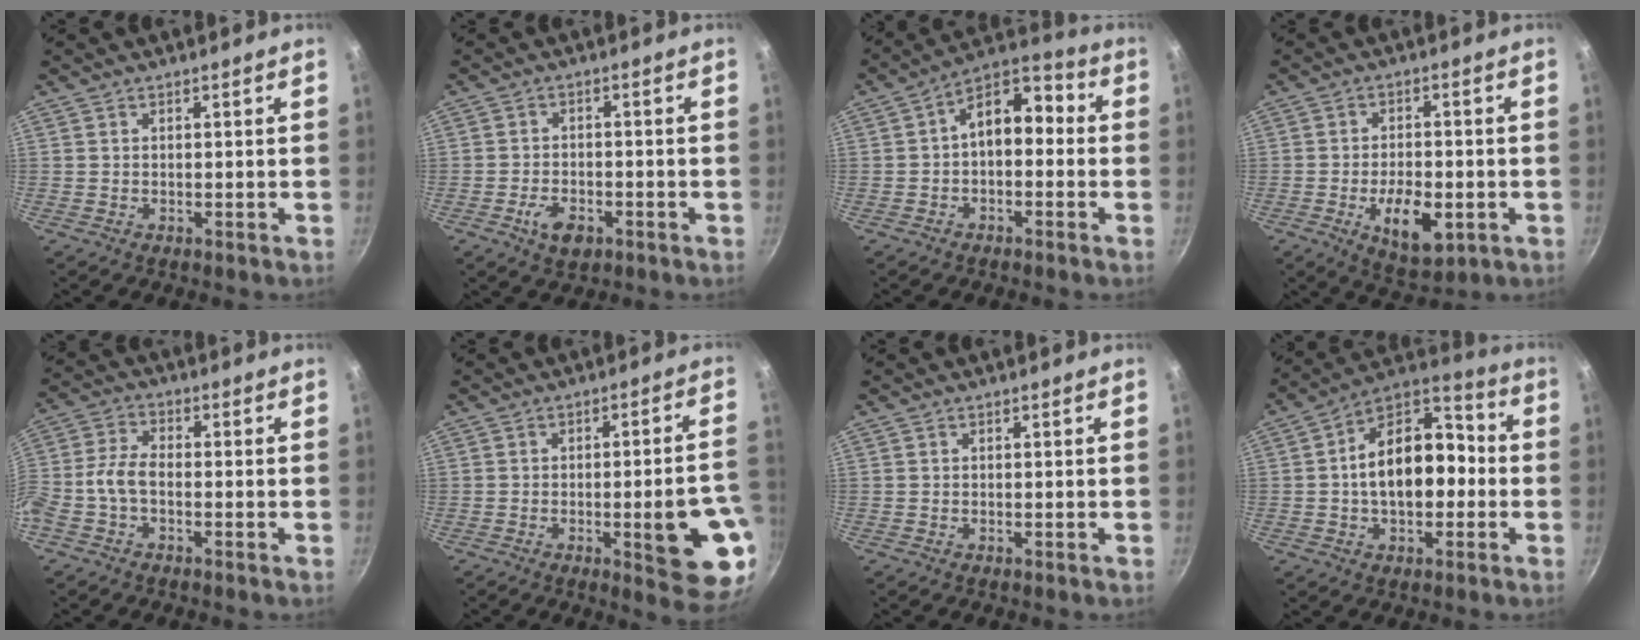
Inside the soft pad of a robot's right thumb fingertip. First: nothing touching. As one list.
[{"total": 5.4, "force": [-2.6, 3.1, 3.6], "torque": [-0.058, 0.013, -0.045]}, {"total": 10.3, "force": [-0.3, 6.7, 7.9], "torque": [-0.091, 0.050, -0.021]}, {"total": 10.4, "force": [-3.1, 5.3, 8.4], "torque": [-0.116, 0.002, -0.040]}, {"total": 6.1, "force": [-2.2, 3.1, 4.7], "torque": [-0.110, 0.029, -0.057]}, {"total": 14.2, "force": [-3.7, 3.3, 13.3], "torque": [-0.144, 0.020, -0.043]}, {"total": 0.0}, {"total": 16.8, "force": [-1.0, 10.8, 12.9], "torque": [-0.167, 0.050, -0.030]}]